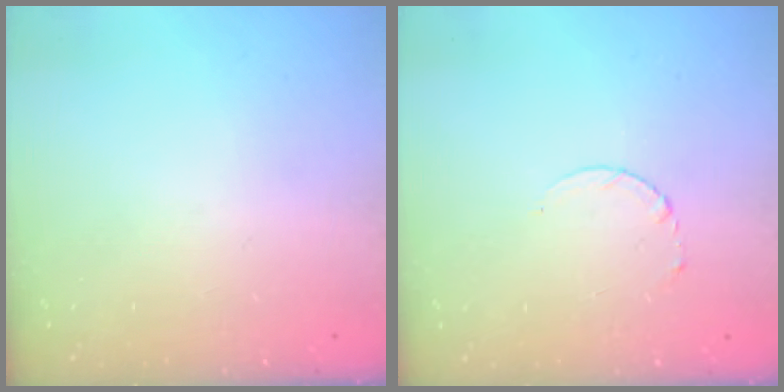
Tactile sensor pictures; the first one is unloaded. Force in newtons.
{"total": 2.5, "press": 2.5, "slide": 0.3}